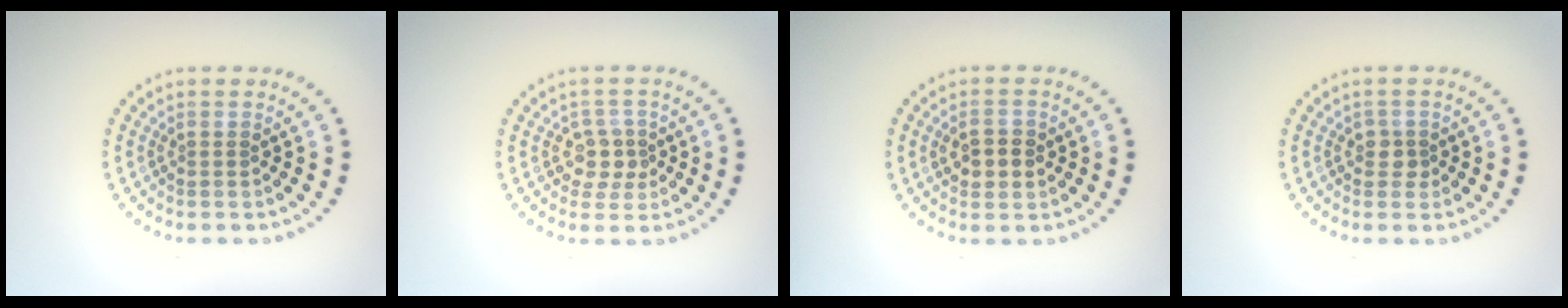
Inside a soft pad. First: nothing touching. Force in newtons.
{"total": 2.5, "press": 2.2, "slide": 1.1}
{"total": 2.5, "press": 2.5, "slide": 0.3}
{"total": 1.5, "press": 1.2, "slide": 0.8}